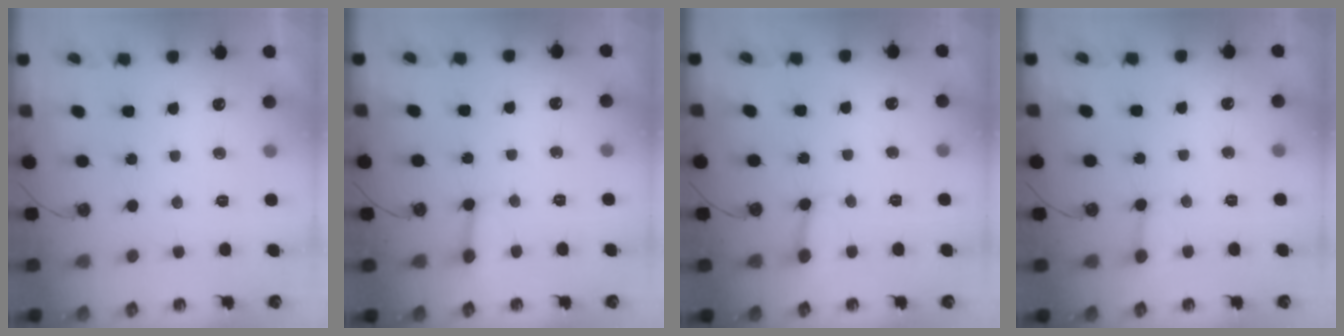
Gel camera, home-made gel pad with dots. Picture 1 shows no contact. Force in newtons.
{"total": 3.0, "press": 3.0, "slide": 0.3}
{"total": 2.6, "press": 2.6, "slide": 0.1}
{"total": 3.6, "press": 3.6, "slide": 0.3}